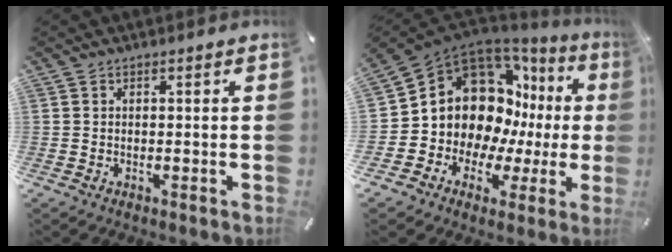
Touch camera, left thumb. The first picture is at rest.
{"total": 16.0, "force": [4.1, 12.9, 8.5], "torque": [-0.148, -0.056, 0.087]}